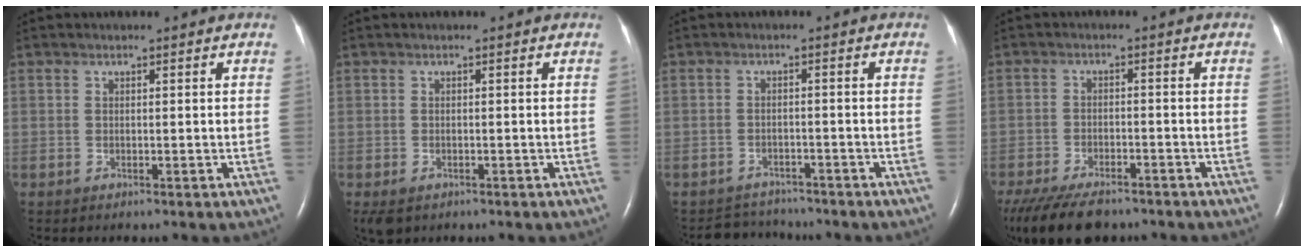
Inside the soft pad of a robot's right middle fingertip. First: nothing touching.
{"total": 2.2, "force": [-1.2, 1.5, 1.2], "torque": [-0.027, -0.006, -0.011]}
{"total": 4.2, "force": [-3.9, 1.2, -0.6], "torque": [0.001, 0.003, -0.061]}
{"total": 12.8, "force": [-9.9, 4.8, 6.5], "torque": [-0.141, -0.021, -0.154]}